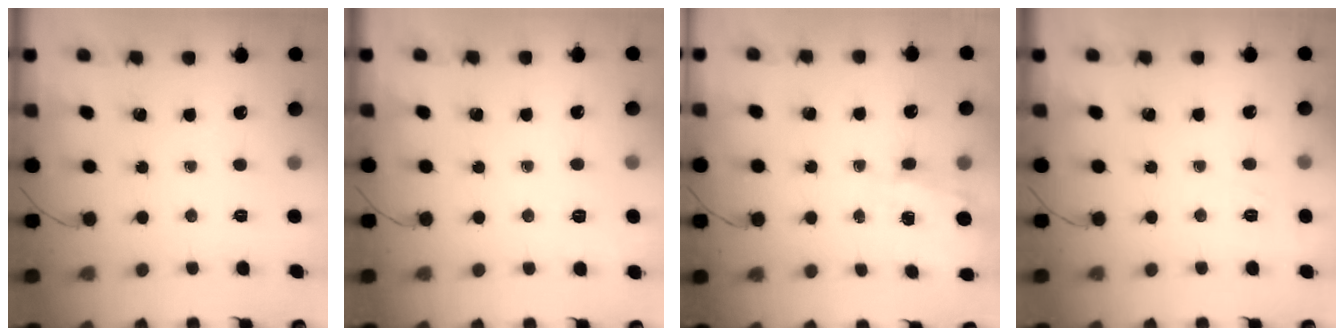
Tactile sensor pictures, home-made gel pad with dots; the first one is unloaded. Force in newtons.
{"total": 1.9, "press": 0.0, "slide": 1.9}
{"total": 0.7, "press": 0.4, "slide": 0.6}
{"total": 1.6, "press": 0.4, "slide": 1.5}